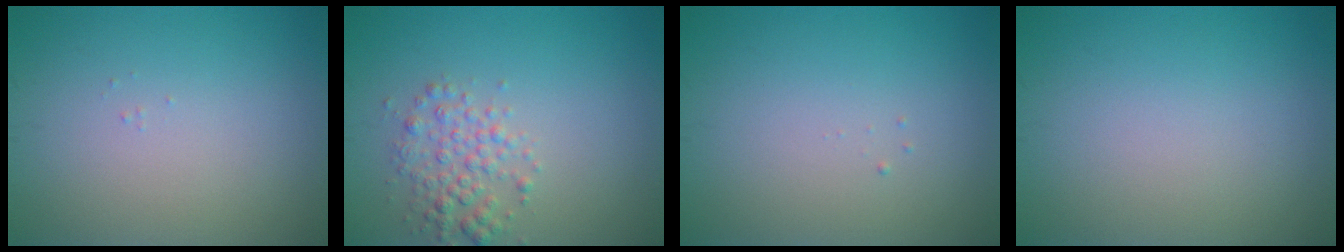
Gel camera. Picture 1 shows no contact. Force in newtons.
{"total": 2.7, "press": 2.7, "slide": 0.0}
{"total": 0.0}
{"total": 0.0}